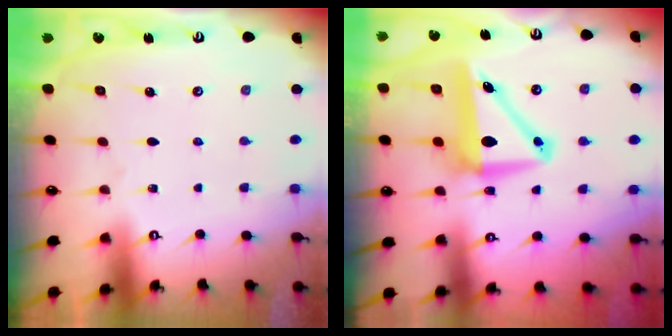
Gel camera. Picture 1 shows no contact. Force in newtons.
{"total": 10.4, "press": 9.8, "slide": 3.4}